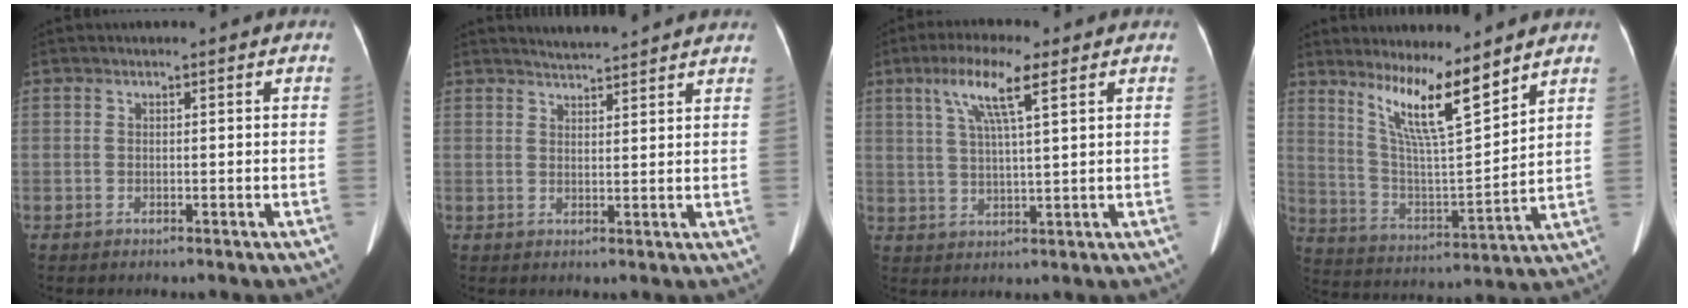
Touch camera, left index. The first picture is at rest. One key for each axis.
{"total": 5.9, "fx": 5.8, "fy": 0.0, "fz": 1.4, "tx": -0.031, "ty": 0.019, "tz": 0.073}
{"total": 8.2, "fx": 4.1, "fy": 0.7, "fz": 7.1, "tx": -0.144, "ty": 0.013, "tz": 0.077}
{"total": 11.5, "fx": 8.5, "fy": 0.6, "fz": 7.7, "tx": -0.146, "ty": -0.013, "tz": 0.161}